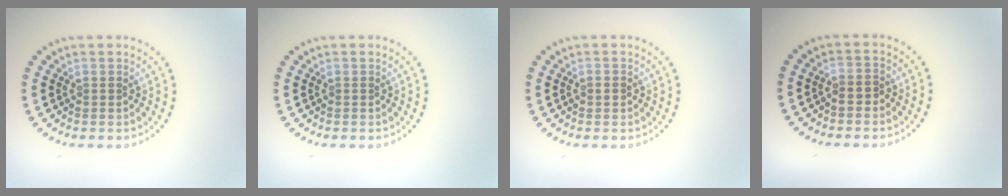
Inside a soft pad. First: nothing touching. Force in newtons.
{"total": 0.0}
{"total": 1.0, "press": 1.0, "slide": 0.2}
{"total": 0.9, "press": 0.8, "slide": 0.5}